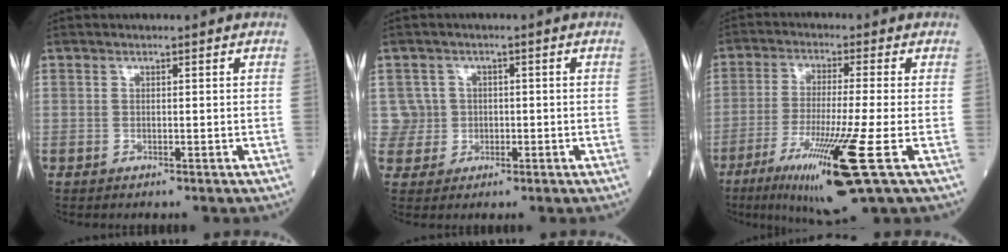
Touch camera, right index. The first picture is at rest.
{"total": 3.7, "force": [0.2, 3.7, -0.6], "torque": [0.027, 0.013, 0.003]}
{"total": 13.8, "force": [-6.0, -0.6, 12.4], "torque": [-0.234, -0.045, -0.105]}